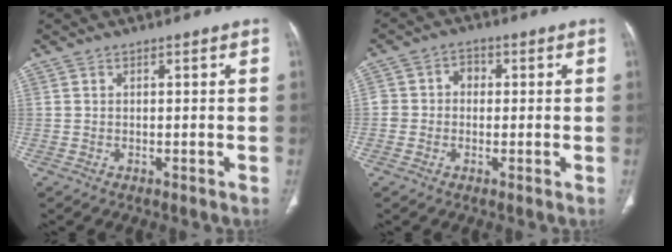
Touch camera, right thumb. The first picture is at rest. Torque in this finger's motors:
{"motor_torque": [0.63, 0.56, 0.56, 0.21, -0.02]}